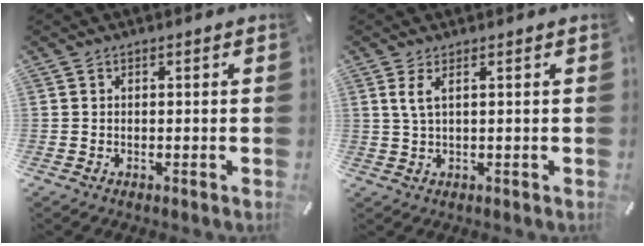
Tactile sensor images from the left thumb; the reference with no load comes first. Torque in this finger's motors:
{"motor_torque": [0.00, -0.10, 0.40, -0.14, 0.07]}